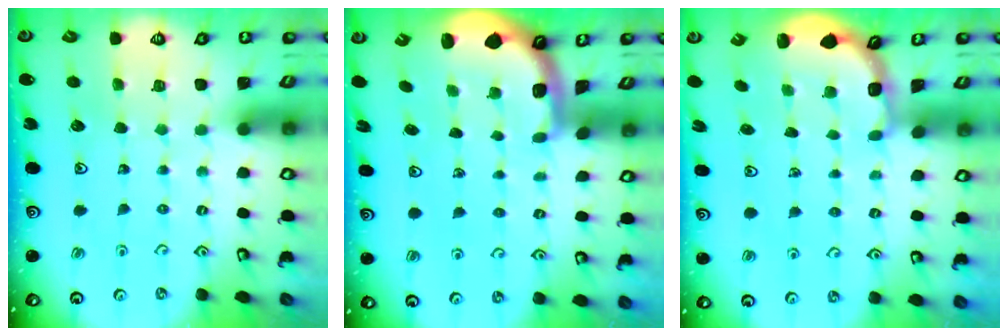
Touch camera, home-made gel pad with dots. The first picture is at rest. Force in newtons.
{"total": 1.5, "press": 1.5, "slide": 0.3}
{"total": 2.5, "press": 1.9, "slide": 1.6}